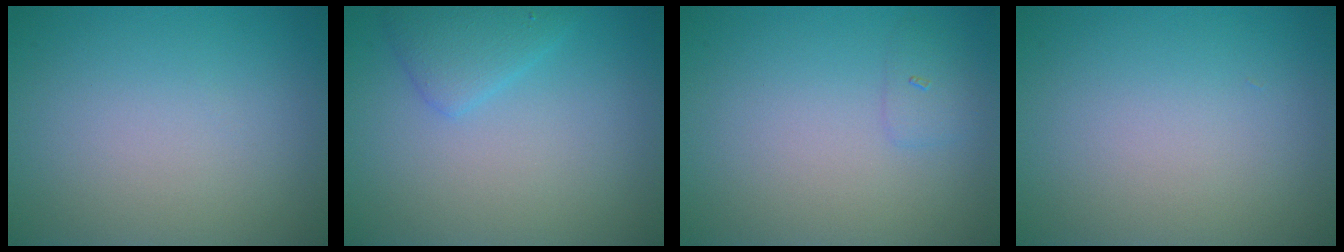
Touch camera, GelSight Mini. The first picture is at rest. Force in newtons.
{"total": 2.4, "press": 2.4, "slide": 0.1}
{"total": 1.1, "press": 1.1, "slide": 0.0}
{"total": 0.0}